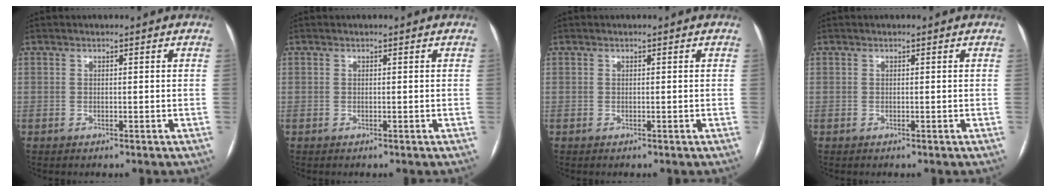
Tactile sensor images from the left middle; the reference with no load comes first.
{"total": 0.0}
{"total": 0.0}
{"total": 0.0}